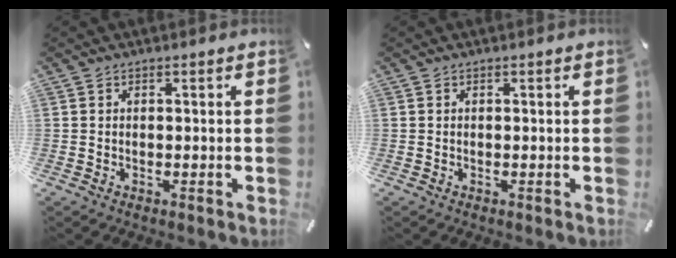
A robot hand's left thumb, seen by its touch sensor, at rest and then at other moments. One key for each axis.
{"total": 0.0}